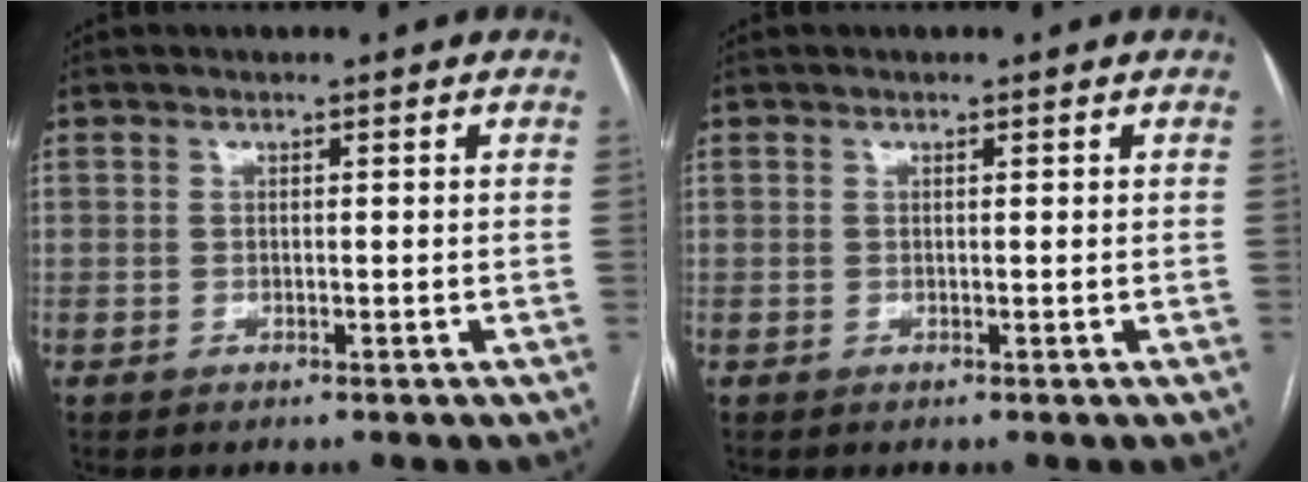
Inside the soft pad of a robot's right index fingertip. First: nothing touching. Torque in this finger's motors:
{"motor_torque": [0.07, 0.11, -0.03, 0.00]}